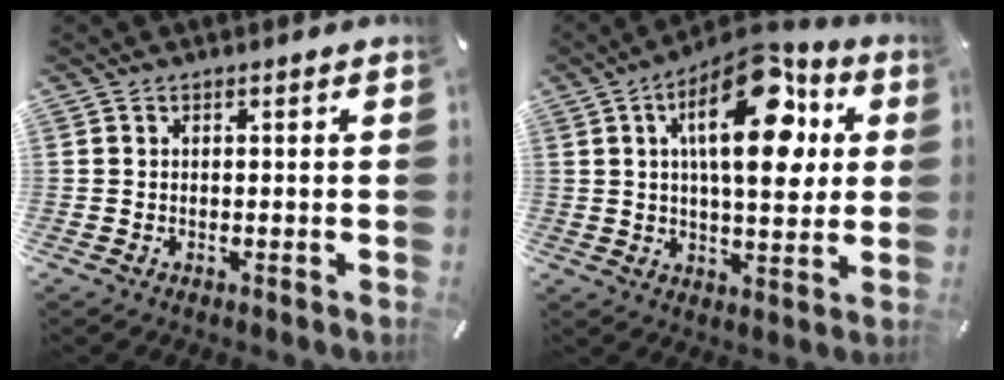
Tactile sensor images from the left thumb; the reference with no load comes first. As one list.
[{"total": 21.0, "force": [7.2, 9.8, 17.2], "torque": [-0.263, -0.021, 0.109]}]